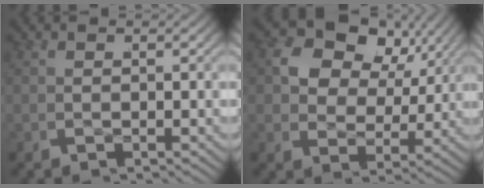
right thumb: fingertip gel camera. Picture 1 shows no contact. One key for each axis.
{"total": 12.1, "fx": 4.7, "fy": 8.3, "fz": 7.5, "tx": -0.155, "ty": -0.003, "tz": 0.071}